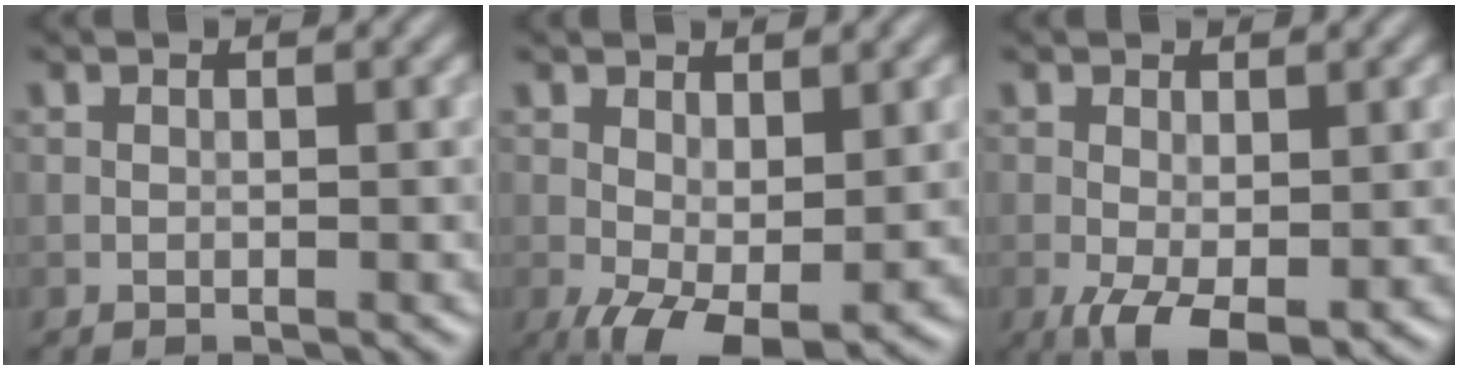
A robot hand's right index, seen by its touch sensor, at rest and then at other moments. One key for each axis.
{"total": 6.2, "fx": -1.2, "fy": 3.1, "fz": 5.3, "tx": -0.103, "ty": -0.018, "tz": -0.011}
{"total": 5.2, "fx": -1.7, "fy": 2.4, "fz": 4.3, "tx": -0.083, "ty": -0.020, "tz": -0.024}